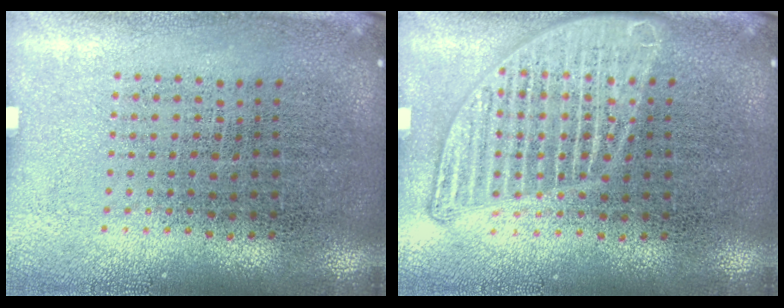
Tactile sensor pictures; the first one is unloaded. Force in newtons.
{"total": 2.5, "press": 2.5, "slide": 0.2}